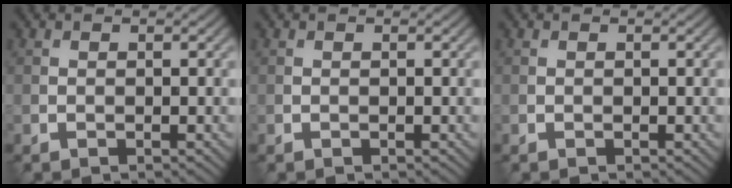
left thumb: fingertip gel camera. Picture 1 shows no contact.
{"total": 0.0}
{"total": 0.0}